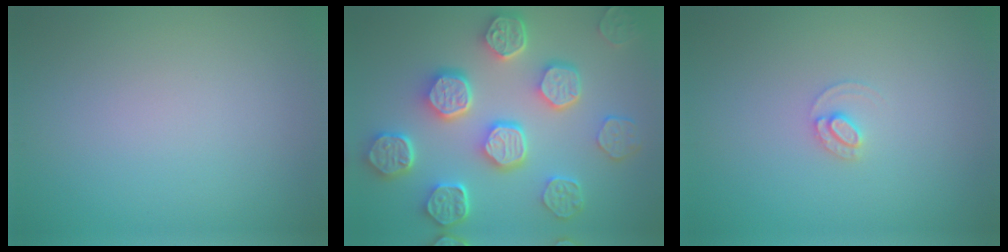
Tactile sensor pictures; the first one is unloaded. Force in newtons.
{"total": 8.5, "press": 6.6, "slide": 5.3}
{"total": 1.2, "press": 1.2, "slide": 0.0}